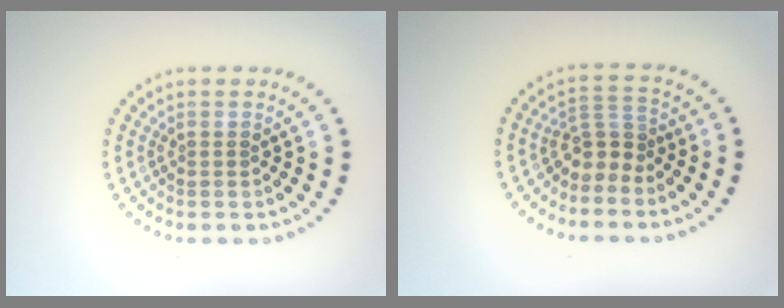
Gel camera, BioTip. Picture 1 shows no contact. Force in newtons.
{"total": 2.7, "press": 1.9, "slide": 1.8}